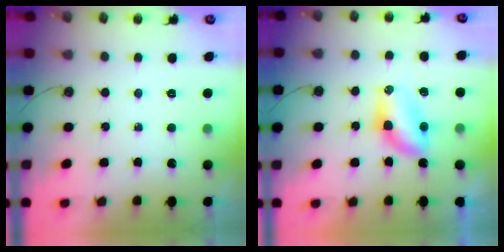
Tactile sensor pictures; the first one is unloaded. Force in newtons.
{"total": 8.2, "press": 7.3, "slide": 3.8}